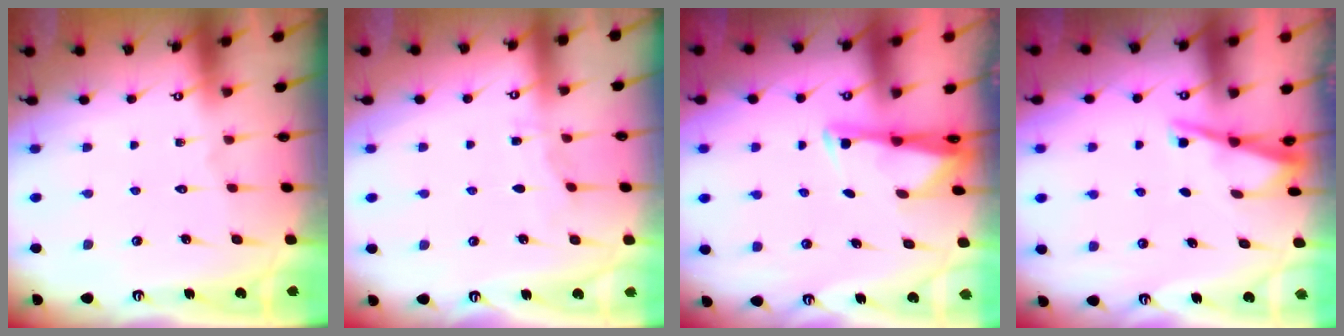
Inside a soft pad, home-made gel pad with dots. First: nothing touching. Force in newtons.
{"total": 2.8, "press": 2.8, "slide": 0.3}
{"total": 2.6, "press": 2.6, "slide": 0.4}
{"total": 2.9, "press": 2.9, "slide": 0.2}